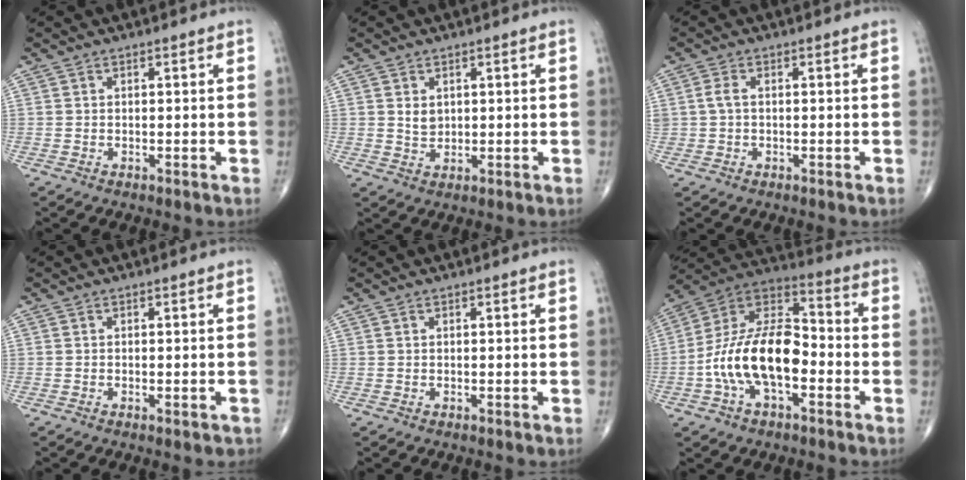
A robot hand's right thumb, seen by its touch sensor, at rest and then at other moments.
{"total": 2.3, "force": [0.7, 1.7, 1.4], "torque": [-0.017, -0.008, 0.018]}
{"total": 2.1, "force": [0.2, 1.3, 1.6], "torque": [-0.036, 0.004, 0.003]}
{"total": 1.2, "force": [-0.7, 0.4, 0.9], "torque": [-0.011, -0.003, -0.007]}
{"total": 0.0}
{"total": 17.7, "force": [-4.2, 9.2, 14.5], "torque": [-0.260, 0.045, -0.082]}